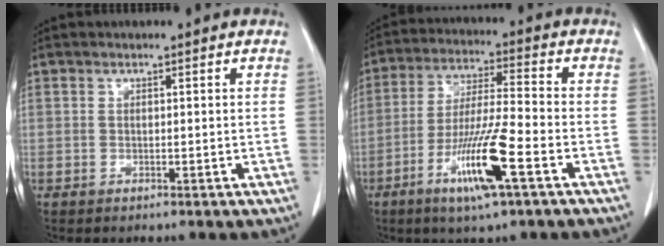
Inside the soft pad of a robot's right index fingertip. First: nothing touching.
{"total": 12.3, "force": [-5.5, 0.3, 11.0], "torque": [-0.212, -0.018, -0.103]}